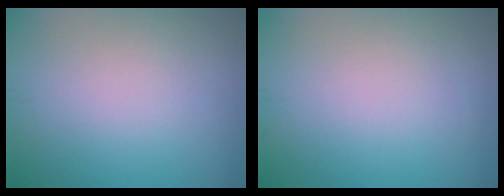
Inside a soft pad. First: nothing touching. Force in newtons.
{"total": 0.0}